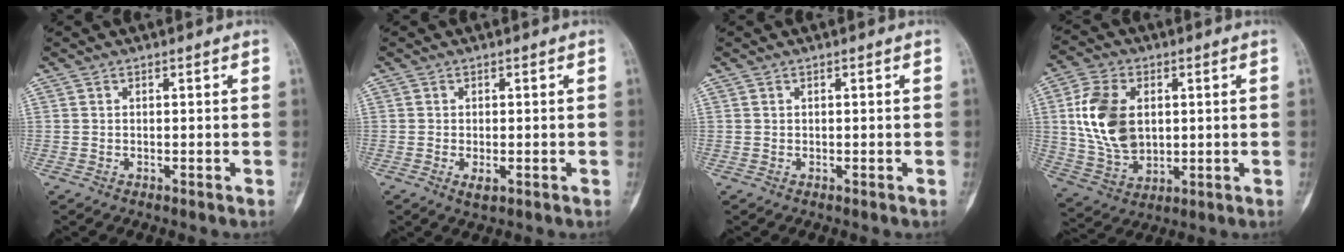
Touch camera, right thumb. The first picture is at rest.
{"total": 1.8, "force": [-0.6, 0.9, 1.4], "torque": [-0.030, -0.003, -0.012]}
{"total": 0.0}
{"total": 14.1, "force": [2.1, 9.4, 10.4], "torque": [-0.190, -0.005, 0.046]}